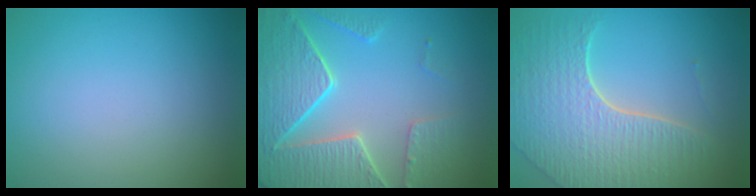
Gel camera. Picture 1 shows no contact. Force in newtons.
{"total": 7.7, "press": 5.9, "slide": 4.9}
{"total": 7.6, "press": 5.3, "slide": 5.5}